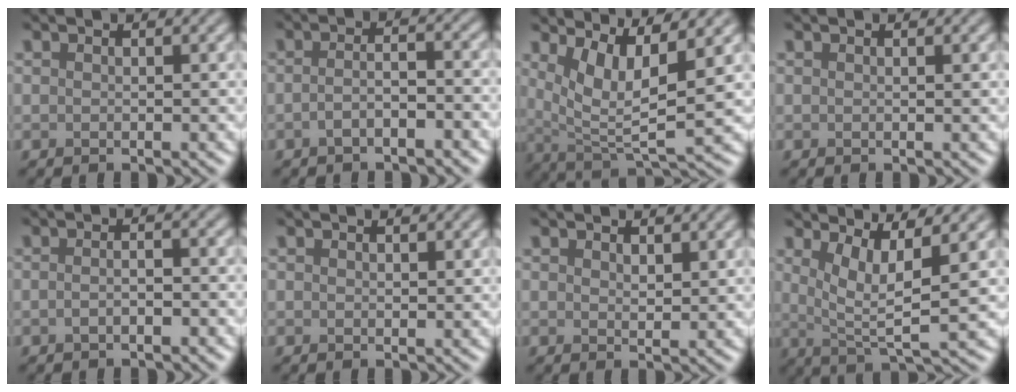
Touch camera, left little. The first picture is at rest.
{"total": 2.4, "force": [-1.2, 0.7, 2.0], "torque": [-0.036, 0.007, -0.026]}
{"total": 5.7, "force": [2.6, 1.5, 4.9], "torque": [-0.093, -0.007, 0.052]}
{"total": 0.0}
{"total": 1.7, "force": [-0.7, 0.5, 1.4], "torque": [-0.027, 0.001, -0.016]}
{"total": 0.5, "force": [0.4, 0.3, 0.2], "torque": [-0.002, -0.001, 0.006]}
{"total": 1.3, "force": [0.9, 0.6, 0.7], "torque": [-0.012, -0.003, 0.018]}
{"total": 5.1, "force": [1.8, 1.1, 4.6], "torque": [-0.079, -0.008, 0.035]}